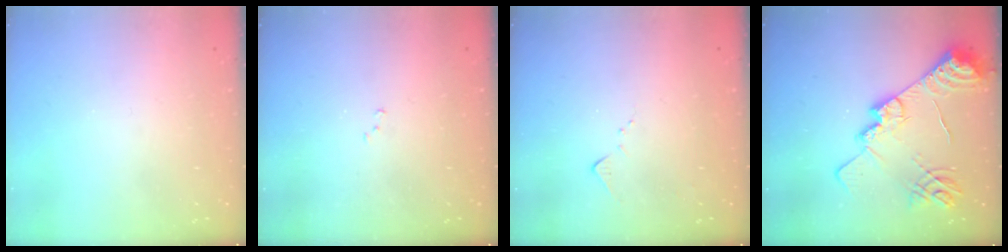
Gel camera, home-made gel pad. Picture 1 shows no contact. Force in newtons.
{"total": 5.4, "press": 5.4, "slide": 0.9}
{"total": 5.4, "press": 5.4, "slide": 0.7}
{"total": 20.1, "press": 20.0, "slide": 1.4}